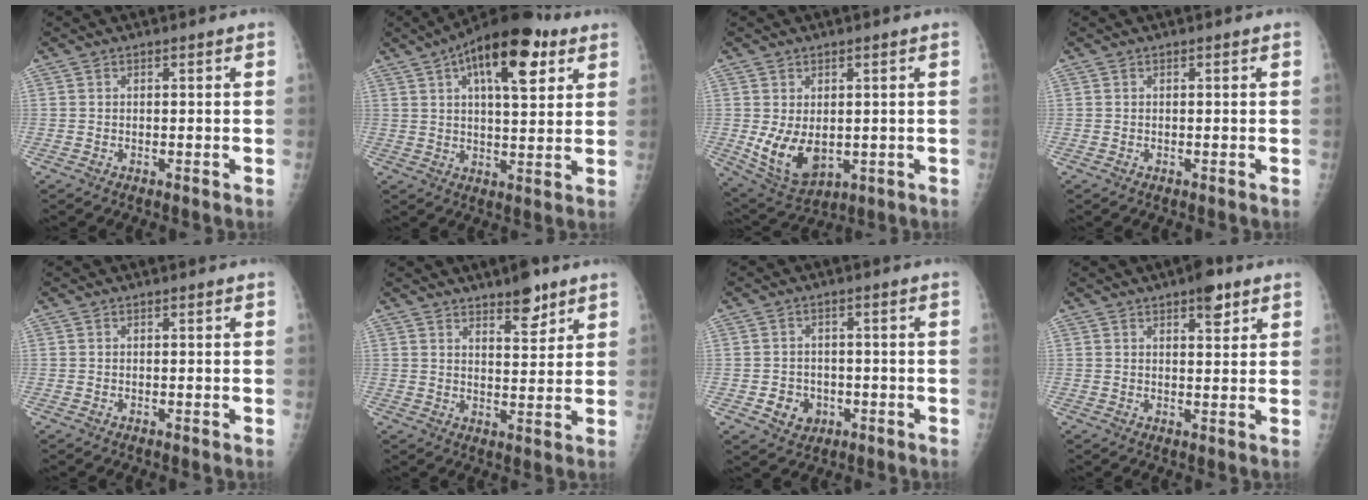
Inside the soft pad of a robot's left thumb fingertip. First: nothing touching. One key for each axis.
{"total": 16.8, "fx": 7.8, "fy": 6.9, "fz": 13.2, "tx": -0.178, "ty": -0.010, "tz": 0.115}
{"total": 9.4, "fx": -0.7, "fy": 6.1, "fz": 7.1, "tx": -0.114, "ty": -0.013, "tz": 0.009}
{"total": 0.0}
{"total": 0.0}
{"total": 6.5, "fx": 4.6, "fy": 2.3, "fz": 4.0, "tx": -0.038, "ty": -0.031, "tz": 0.066}
{"total": 5.0, "fx": -1.7, "fy": 4.3, "fz": 2.0, "tx": -0.012, "ty": 0.009, "tz": -0.020}
{"total": 4.7, "fx": 2.9, "fy": 1.8, "fz": 3.2, "tx": -0.031, "ty": -0.013, "tz": 0.037}